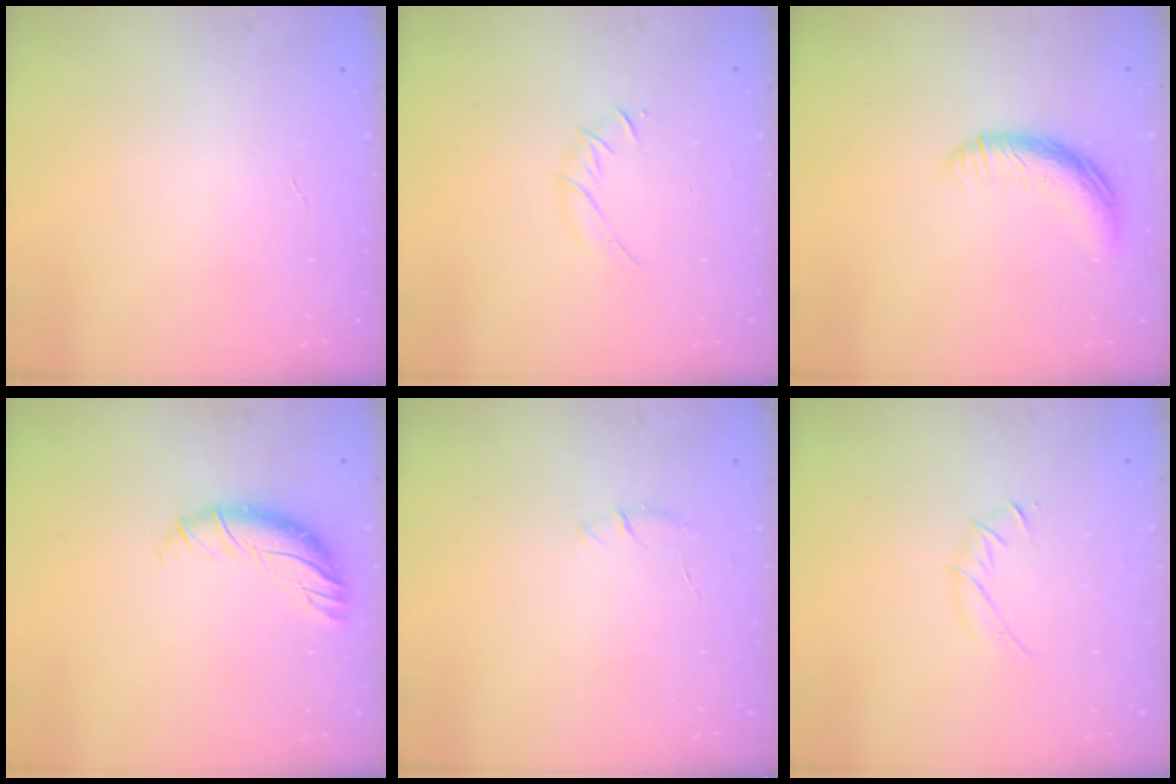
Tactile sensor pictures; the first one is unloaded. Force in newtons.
{"total": 3.8, "press": 3.7, "slide": 1.0}
{"total": 10.6, "press": 10.6, "slide": 0.4}
{"total": 8.5, "press": 8.4, "slide": 0.6}
{"total": 4.3, "press": 4.1, "slide": 1.6}
{"total": 3.3, "press": 3.2, "slide": 0.8}